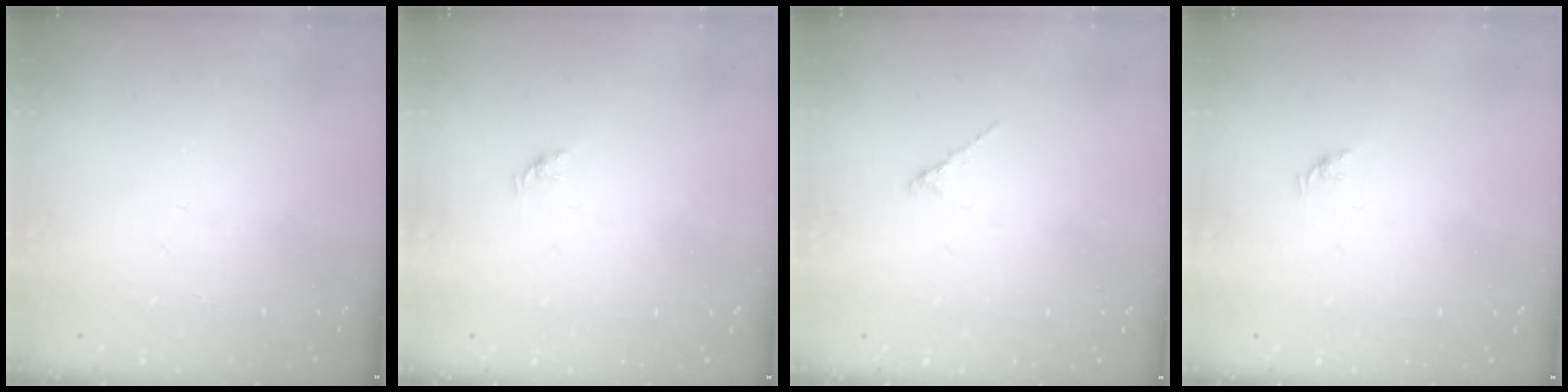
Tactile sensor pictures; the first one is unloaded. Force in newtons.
{"total": 0.5, "press": 0.3, "slide": 0.4}
{"total": 1.2, "press": 1.1, "slide": 0.4}
{"total": 0.5, "press": 0.3, "slide": 0.4}